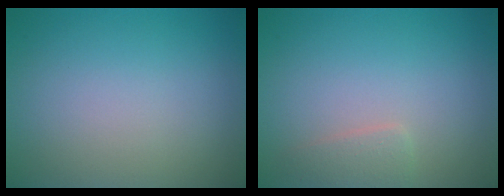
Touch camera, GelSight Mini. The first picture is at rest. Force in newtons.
{"total": 1.3, "press": 1.3, "slide": 0.1}